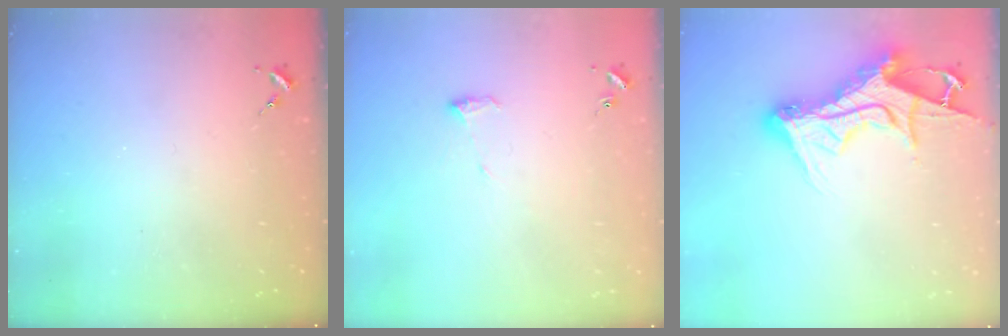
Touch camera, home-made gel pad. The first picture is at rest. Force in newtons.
{"total": 6.1, "press": 6.0, "slide": 0.9}
{"total": 16.5, "press": 16.4, "slide": 1.8}